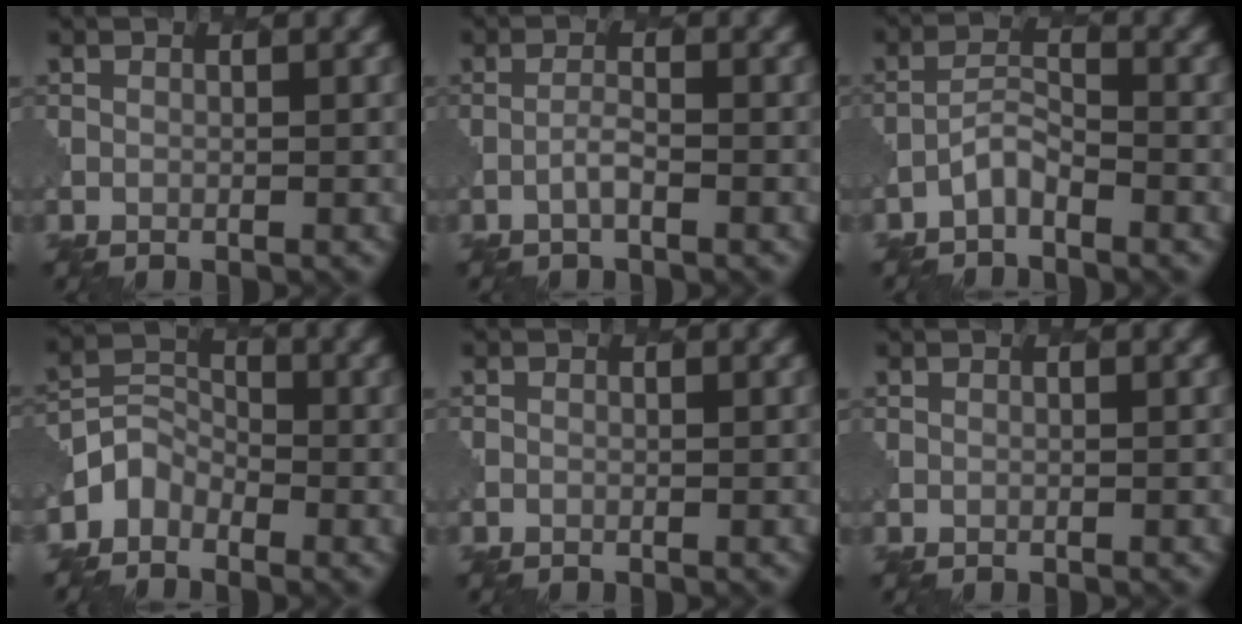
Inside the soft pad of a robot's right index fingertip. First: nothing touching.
{"total": 1.0, "force": [-0.5, 0.0, 0.8], "torque": [-0.015, 0.006, -0.014]}
{"total": 1.7, "force": [-1.4, 0.5, 0.9], "torque": [-0.018, 0.009, -0.032]}
{"total": 2.7, "force": [-1.9, 1.8, 0.4], "torque": [-0.005, 0.007, -0.049]}
{"total": 0.0}
{"total": 0.0}